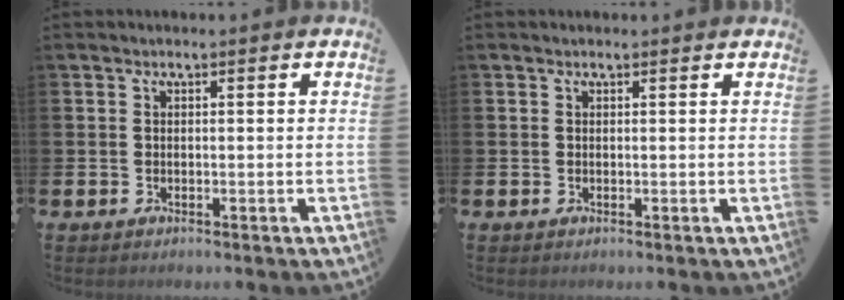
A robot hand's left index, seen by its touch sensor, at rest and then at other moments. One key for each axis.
{"total": 0.0}